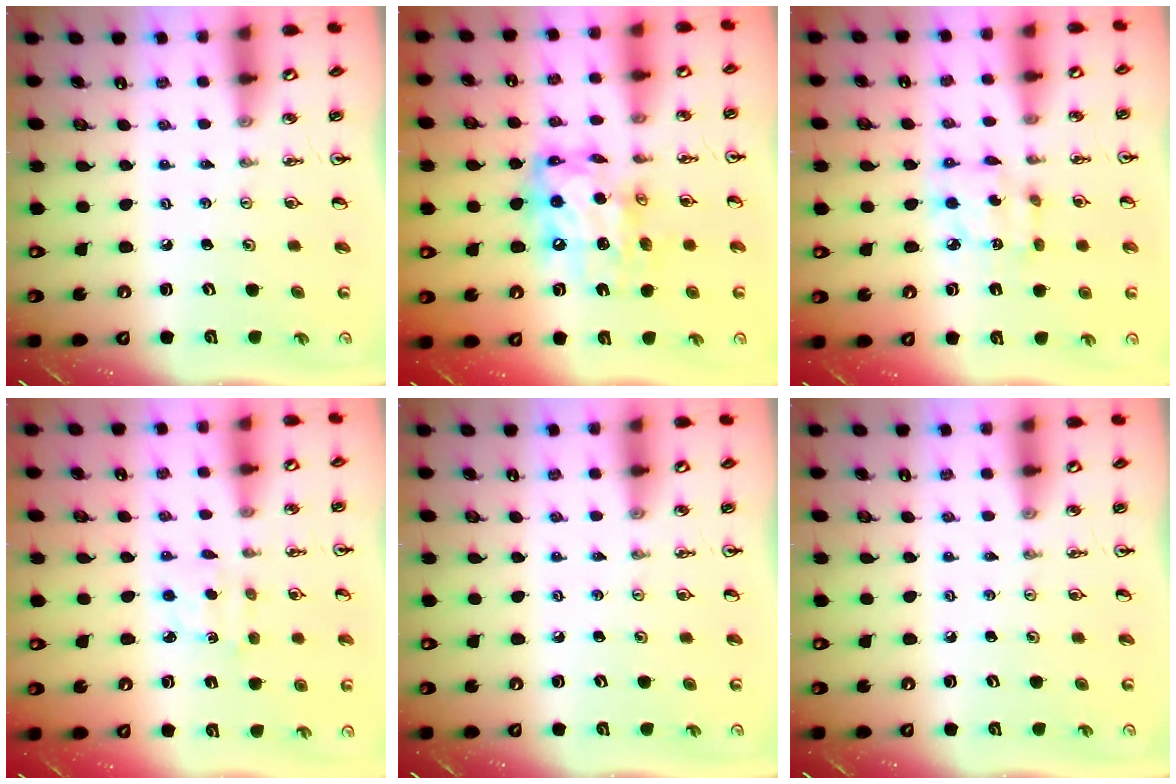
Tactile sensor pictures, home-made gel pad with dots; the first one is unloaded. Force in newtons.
{"total": 13.4, "press": 13.3, "slide": 1.4}
{"total": 6.9, "press": 6.9, "slide": 0.4}
{"total": 3.4, "press": 3.3, "slide": 0.5}
{"total": 0.0}
{"total": 0.0}